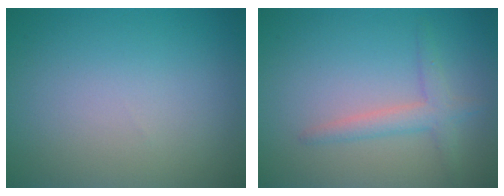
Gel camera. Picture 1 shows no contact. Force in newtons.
{"total": 2.3, "press": 2.3, "slide": 0.1}